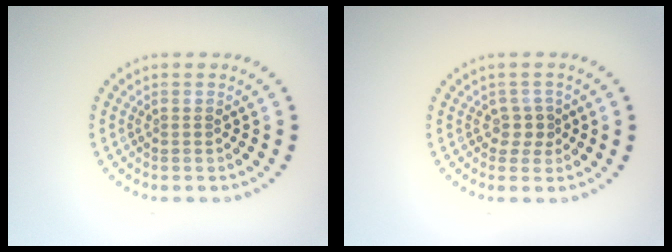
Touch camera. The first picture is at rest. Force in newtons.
{"total": 1.7, "press": 1.3, "slide": 1.0}